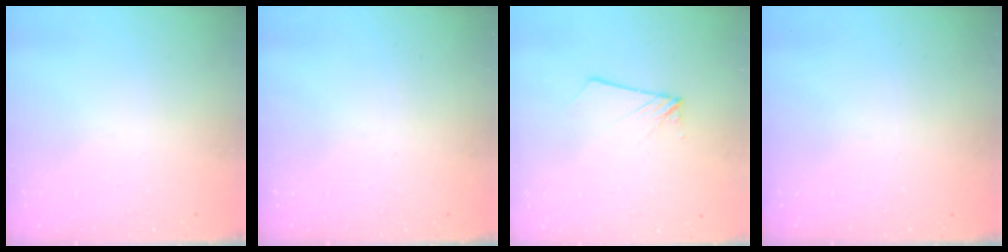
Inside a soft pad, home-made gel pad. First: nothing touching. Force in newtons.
{"total": 0.0}
{"total": 1.7, "press": 1.7, "slide": 0.1}
{"total": 0.0}